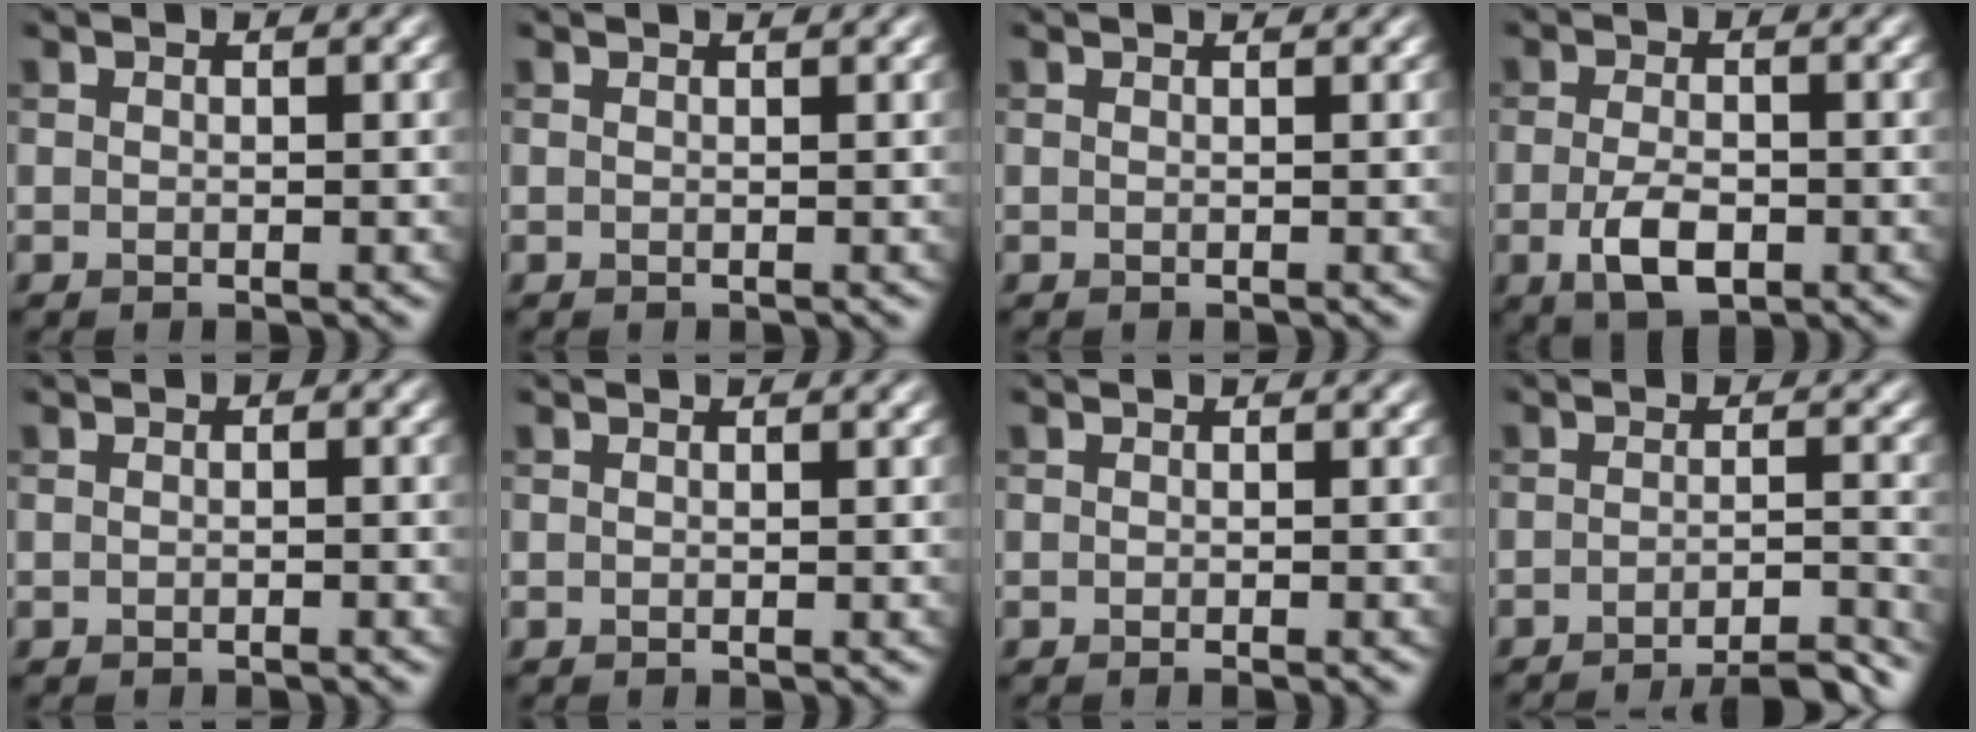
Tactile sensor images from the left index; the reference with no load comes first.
{"total": 1.1, "force": [0.9, 0.3, 0.6], "torque": [-0.005, -0.001, 0.003]}
{"total": 1.3, "force": [1.0, 0.4, 0.6], "torque": [-0.007, 0.000, 0.001]}
{"total": 3.6, "force": [-1.3, 1.7, 2.9], "torque": [-0.059, -0.006, -0.022]}
{"total": 0.9, "force": [-0.1, 0.4, 0.7], "torque": [-0.010, 0.001, -0.003]}
{"total": 0.0}
{"total": 0.8, "force": [-0.4, 0.1, 0.7], "torque": [-0.005, -0.002, -0.008]}
{"total": 6.1, "force": [-5.0, 0.9, 3.3], "torque": [-0.036, 0.009, -0.074]}